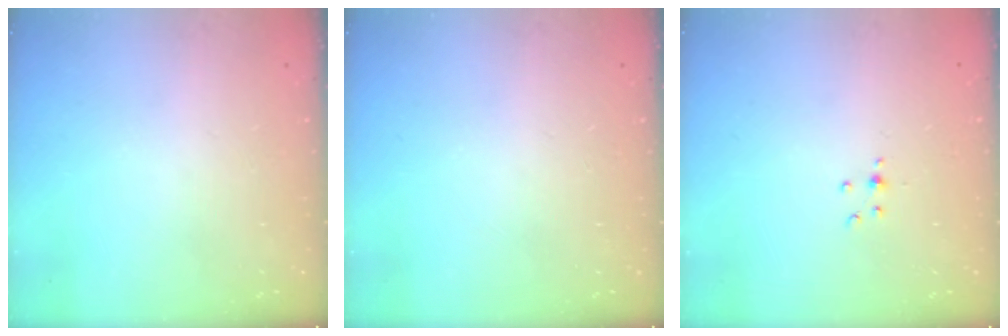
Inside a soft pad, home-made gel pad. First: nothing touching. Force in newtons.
{"total": 0.0}
{"total": 3.0, "press": 2.8, "slide": 0.9}